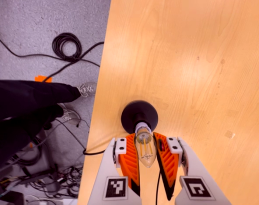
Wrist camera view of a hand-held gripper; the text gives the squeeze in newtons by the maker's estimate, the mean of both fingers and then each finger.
{"total": 21.1, "left": 21.8, "right": 20.5}